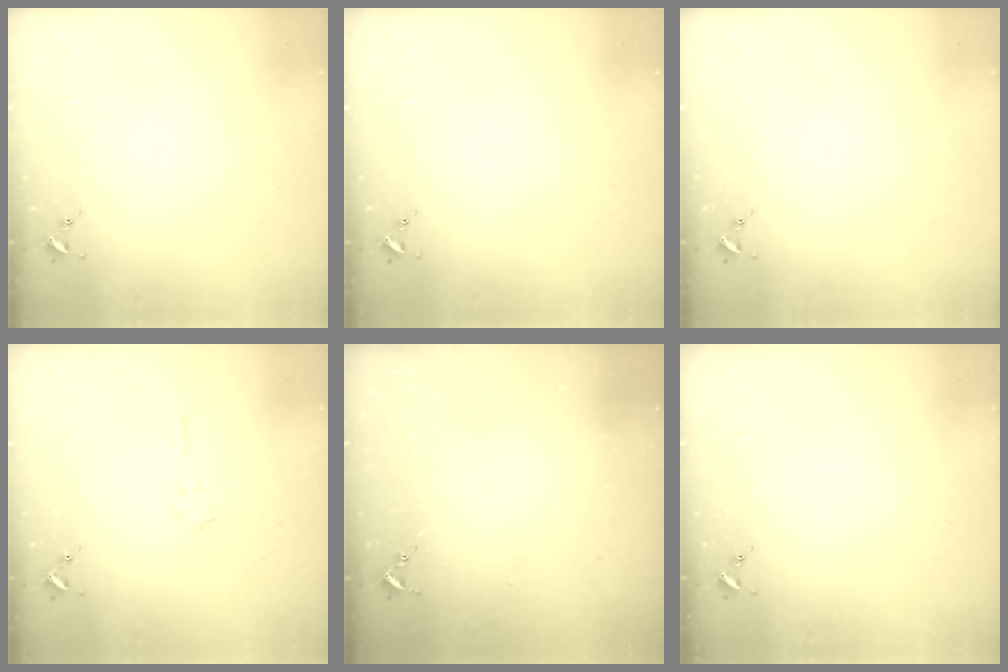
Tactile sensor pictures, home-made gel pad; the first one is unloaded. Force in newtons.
{"total": 0.0}
{"total": 0.0}
{"total": 3.5, "press": 3.5, "slide": 0.4}
{"total": 2.6, "press": 2.5, "slide": 0.3}
{"total": 0.0}